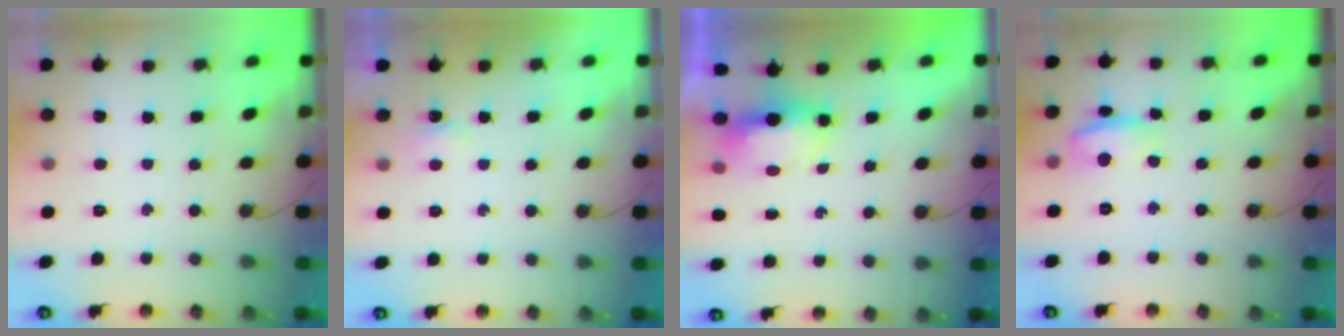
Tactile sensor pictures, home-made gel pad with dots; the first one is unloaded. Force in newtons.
{"total": 2.7, "press": 2.6, "slide": 0.5}
{"total": 5.9, "press": 5.8, "slide": 1.2}
{"total": 11.7, "press": 5.7, "slide": 10.3}